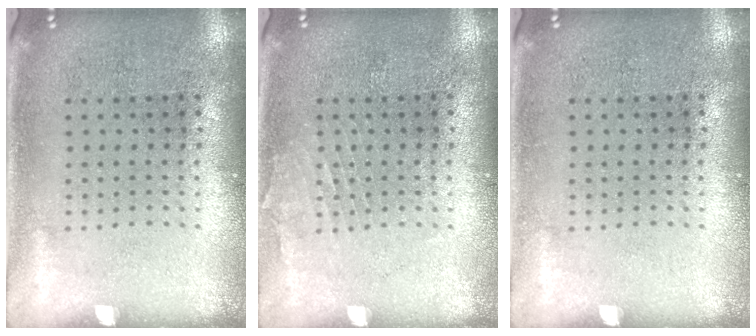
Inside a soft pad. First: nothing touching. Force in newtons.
{"total": 1.0, "press": 1.0, "slide": 0.1}
{"total": 0.0}